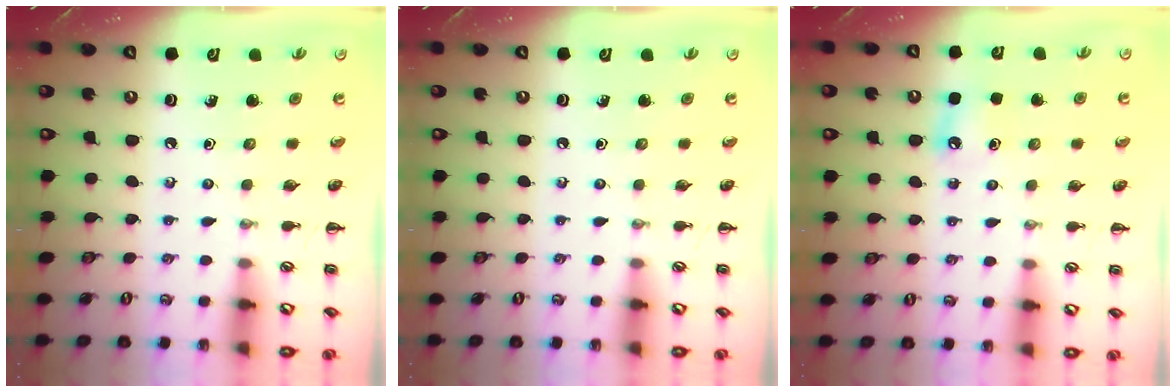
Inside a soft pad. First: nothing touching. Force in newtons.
{"total": 0.0}
{"total": 3.8, "press": 3.6, "slide": 1.4}